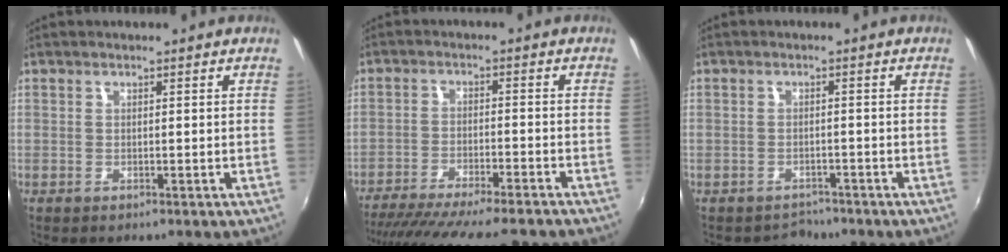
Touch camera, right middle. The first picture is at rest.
{"total": 17.1, "force": [-15.1, 1.5, 7.9], "torque": [-0.151, -0.032, -0.227]}
{"total": 2.9, "force": [-2.4, 1.6, -0.4], "torque": [-0.001, 0.007, -0.038]}